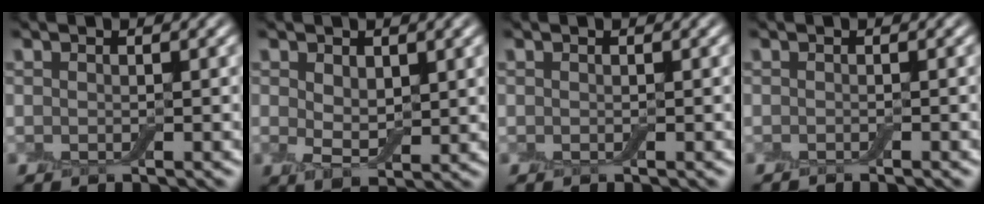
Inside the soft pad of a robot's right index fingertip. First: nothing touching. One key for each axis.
{"total": 3.2, "fx": 0.8, "fy": 1.9, "fz": 2.4, "tx": -0.049, "ty": -0.007, "tz": 0.018}
{"total": 0.0}
{"total": 0.8, "fx": -0.6, "fy": 0.0, "fz": 0.4, "tx": -0.005, "ty": -0.003, "tz": -0.012}